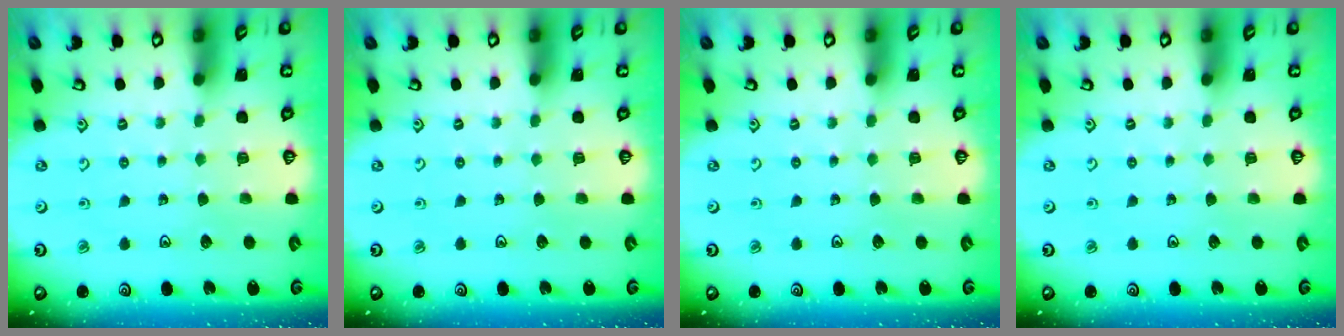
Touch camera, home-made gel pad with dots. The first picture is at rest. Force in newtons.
{"total": 0.0}
{"total": 0.0}
{"total": 0.0}